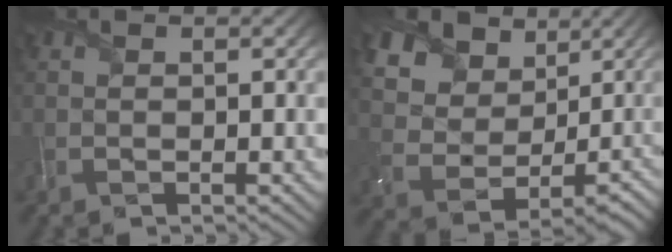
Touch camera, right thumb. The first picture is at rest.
{"total": 13.8, "force": [7.1, 9.9, 6.4], "torque": [-0.165, 0.015, 0.152]}